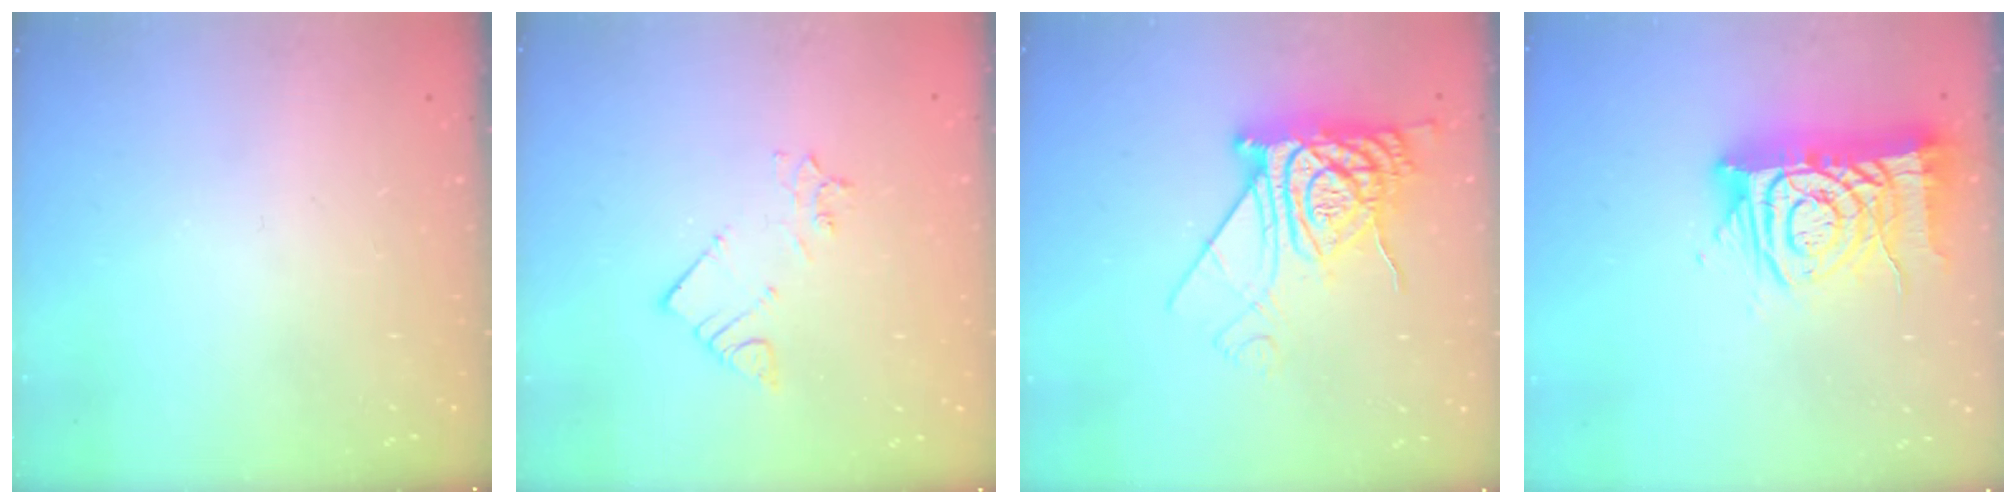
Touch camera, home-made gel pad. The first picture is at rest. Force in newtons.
{"total": 3.6, "press": 3.6, "slide": 0.1}
{"total": 13.5, "press": 13.5, "slide": 1.2}
{"total": 17.8, "press": 17.7, "slide": 2.0}